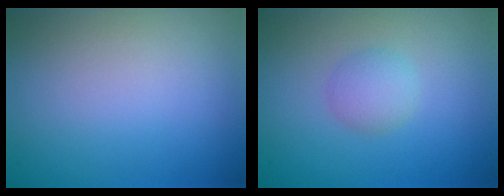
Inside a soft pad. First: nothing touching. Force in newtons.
{"total": 1.8, "press": 1.8, "slide": 0.1}